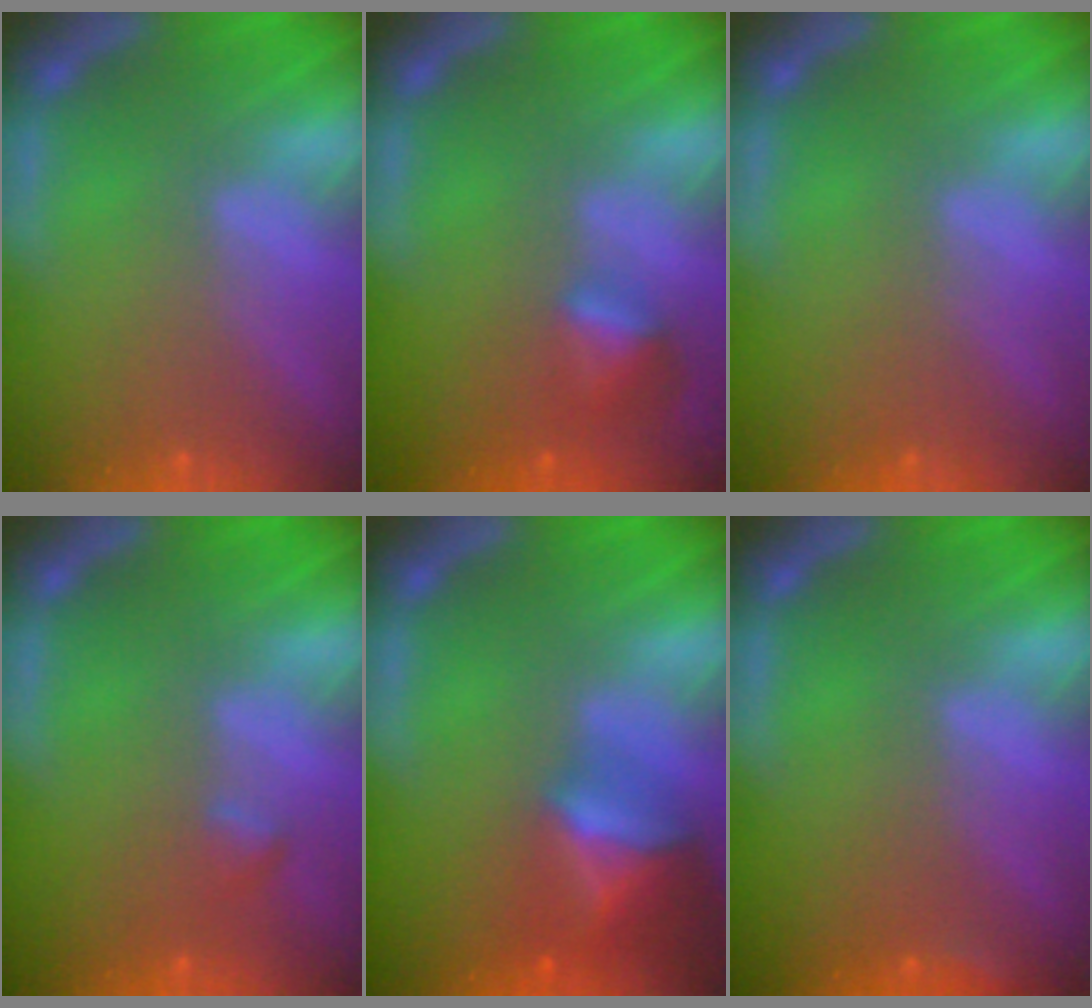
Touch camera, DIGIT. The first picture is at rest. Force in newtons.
{"total": 2.4}
{"total": 0.0}
{"total": 0.9}
{"total": 6.0}
{"total": 0.9}